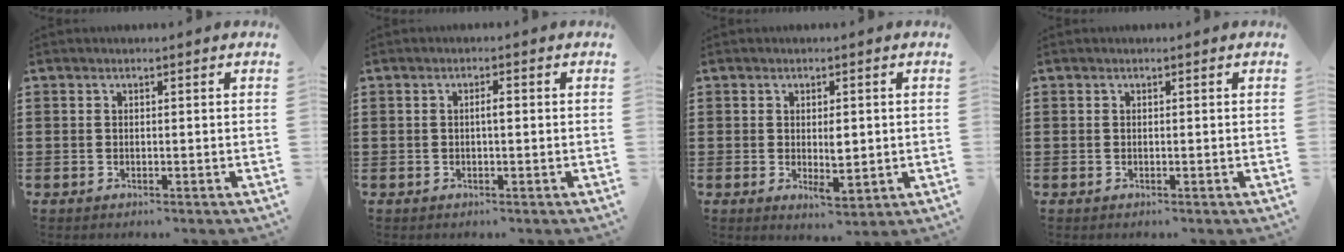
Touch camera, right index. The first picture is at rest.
{"total": 1.4, "force": [0.0, 0.3, 1.3], "torque": [-0.025, 0.000, -0.001]}
{"total": 3.4, "force": [0.2, 1.4, 3.1], "torque": [-0.043, -0.005, 0.001]}
{"total": 0.0}